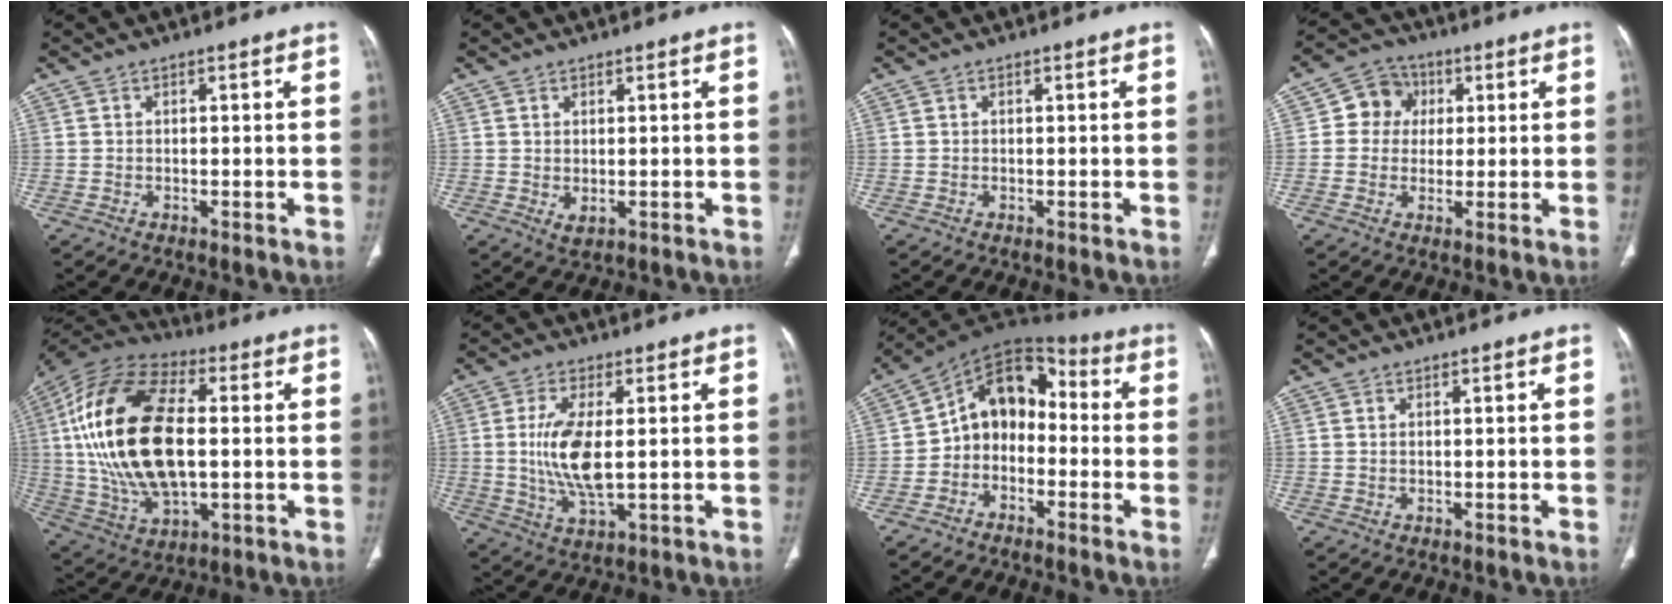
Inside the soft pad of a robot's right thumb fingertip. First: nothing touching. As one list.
[{"total": 1.9, "force": [-0.1, 1.0, 1.6], "torque": [-0.030, -0.006, 0.007]}, {"total": 0.0}, {"total": 7.3, "force": [1.5, 6.6, 2.7], "torque": [-0.010, 0.005, 0.016]}, {"total": 26.0, "force": [1.7, 13.5, 22.2], "torque": [-0.447, 0.003, 0.030]}, {"total": 10.0, "force": [0.5, 3.8, 9.2], "torque": [-0.197, -0.014, 0.014]}, {"total": 11.2, "force": [-1.9, 8.4, 7.2], "torque": [-0.083, 0.059, -0.050]}, {"total": 0.0}]